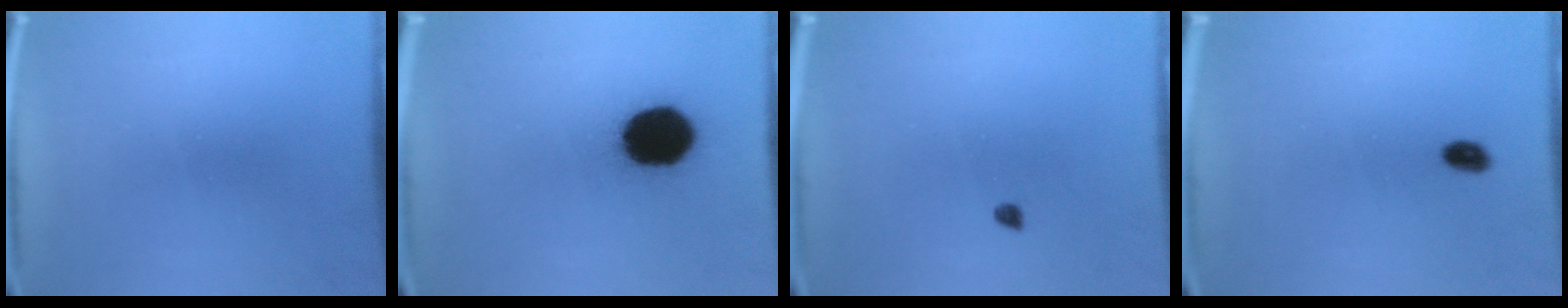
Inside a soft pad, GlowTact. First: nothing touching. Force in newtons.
{"total": 17.3}
{"total": 1.0}
{"total": 1.9}